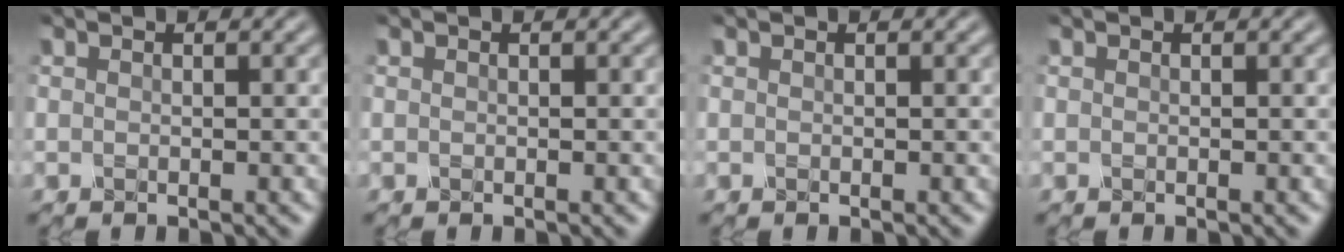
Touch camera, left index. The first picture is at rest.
{"total": 0.0}
{"total": 0.0}
{"total": 0.0}